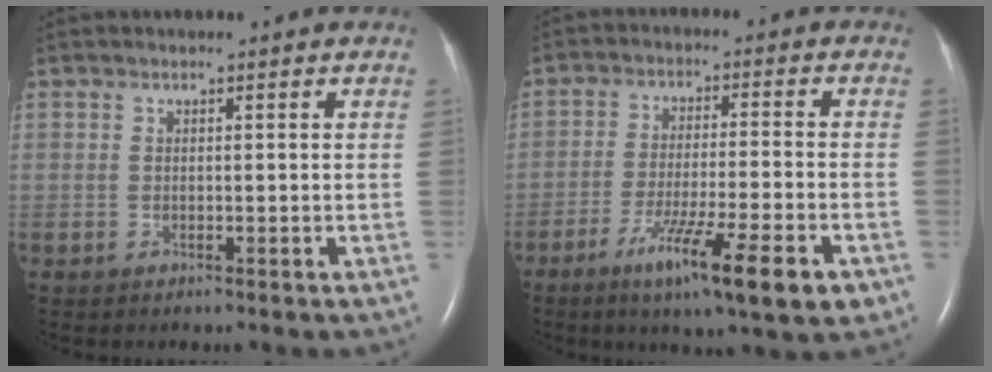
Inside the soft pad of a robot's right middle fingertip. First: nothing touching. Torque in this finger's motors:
{"motor_torque": [1.28, -0.85, 0.27, 0.15]}